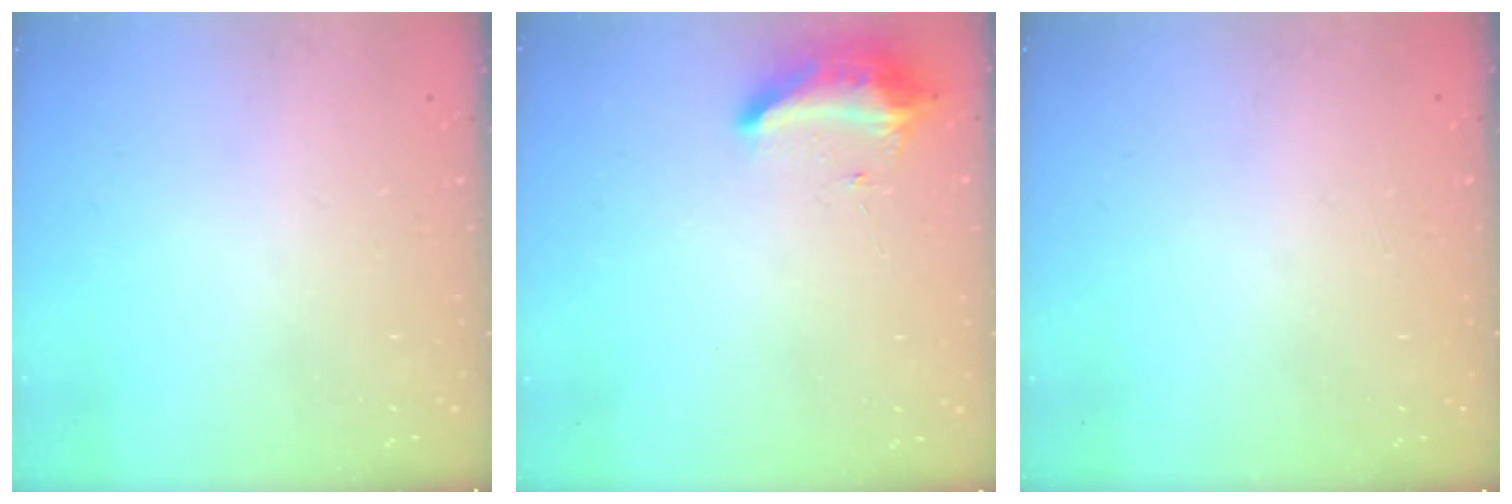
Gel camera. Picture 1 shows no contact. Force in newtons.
{"total": 9.3, "press": 9.3, "slide": 0.8}
{"total": 0.0}